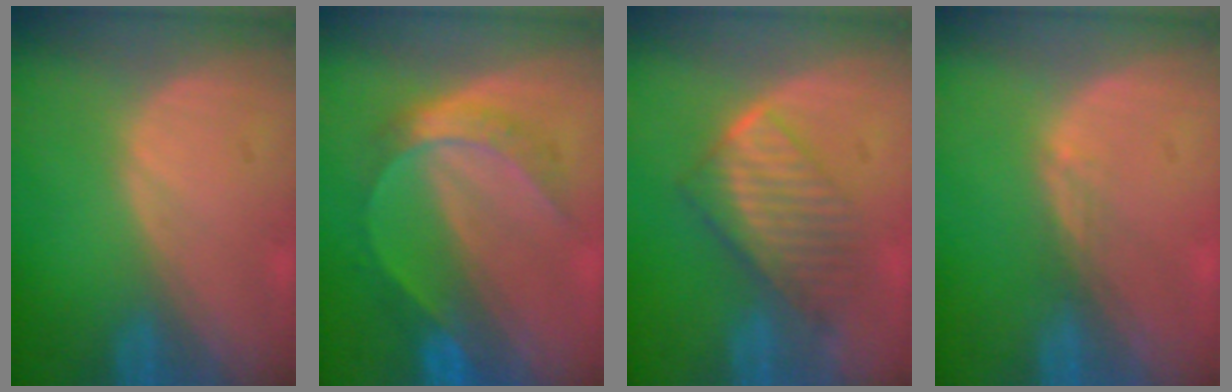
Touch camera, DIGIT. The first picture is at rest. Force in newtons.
{"total": 5.6, "press": 5.6, "slide": 0.2}
{"total": 6.4, "press": 6.3, "slide": 1.4}
{"total": 1.0, "press": 0.7, "slide": 0.7}